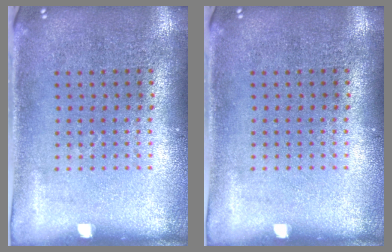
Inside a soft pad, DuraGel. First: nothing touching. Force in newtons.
{"total": 0.0}